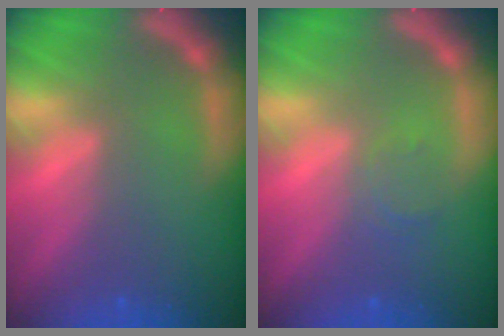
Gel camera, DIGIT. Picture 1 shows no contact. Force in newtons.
{"total": 1.5}